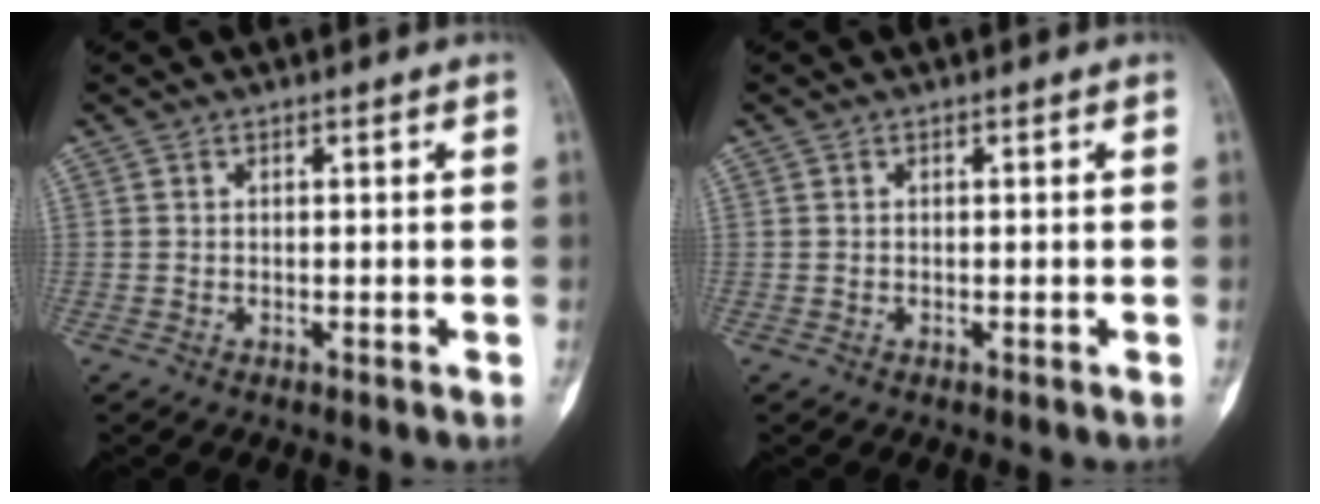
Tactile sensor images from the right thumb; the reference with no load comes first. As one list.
[{"total": 0.0}]